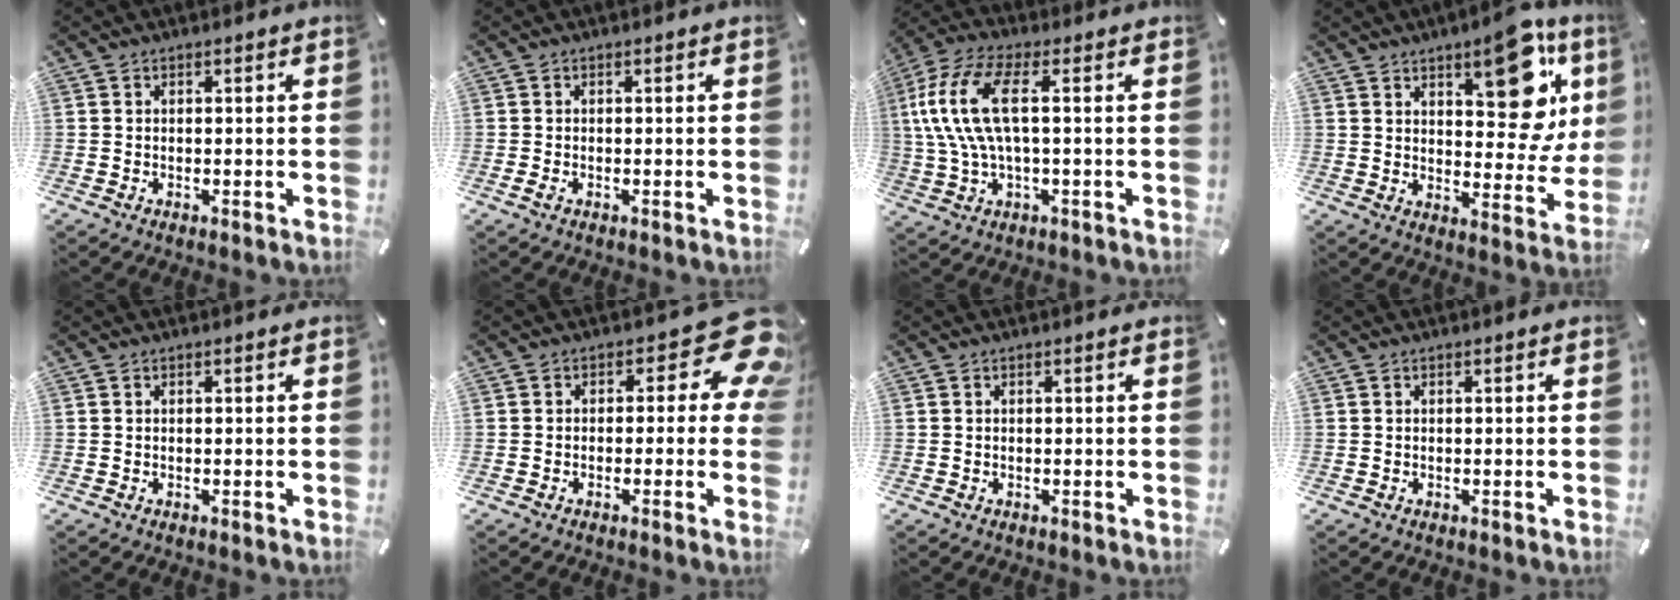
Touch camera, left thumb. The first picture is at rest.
{"total": 0.8, "force": [-0.4, 0.4, 0.6], "torque": [-0.009, -0.001, -0.007]}
{"total": 13.7, "force": [2.2, 5.5, 12.4], "torque": [-0.270, -0.009, 0.035]}
{"total": 18.1, "force": [9.1, 9.1, 12.6], "torque": [-0.137, -0.057, 0.148]}
{"total": 0.0}
{"total": 11.8, "force": [4.2, 5.6, 9.5], "torque": [-0.118, -0.027, 0.075]}
{"total": 0.0}
{"total": 0.0}